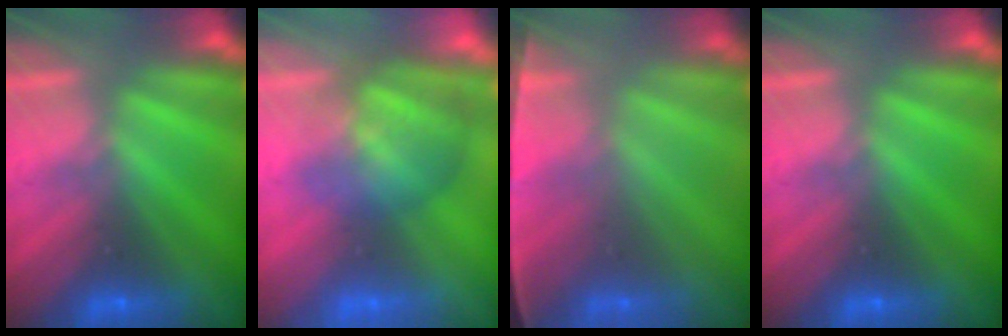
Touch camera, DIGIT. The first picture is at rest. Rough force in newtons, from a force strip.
{"total": 2.9}
{"total": 1.6}
{"total": 0.0}